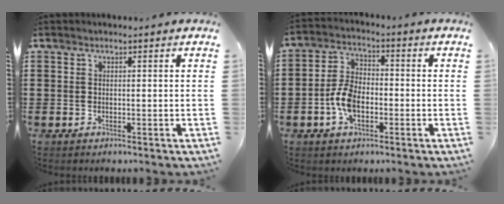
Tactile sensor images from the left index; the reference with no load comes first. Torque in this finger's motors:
{"motor_torque": [0.43, 0.38, 0.44, 0.15]}